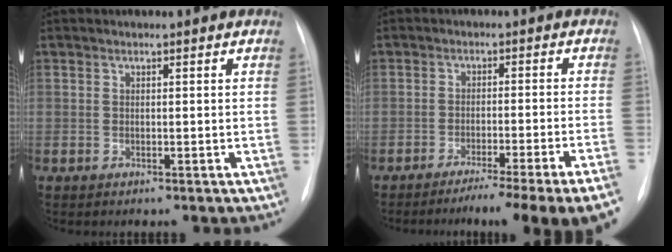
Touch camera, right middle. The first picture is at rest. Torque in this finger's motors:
{"motor_torque": [1.10, -1.04, 0.52, 0.05]}